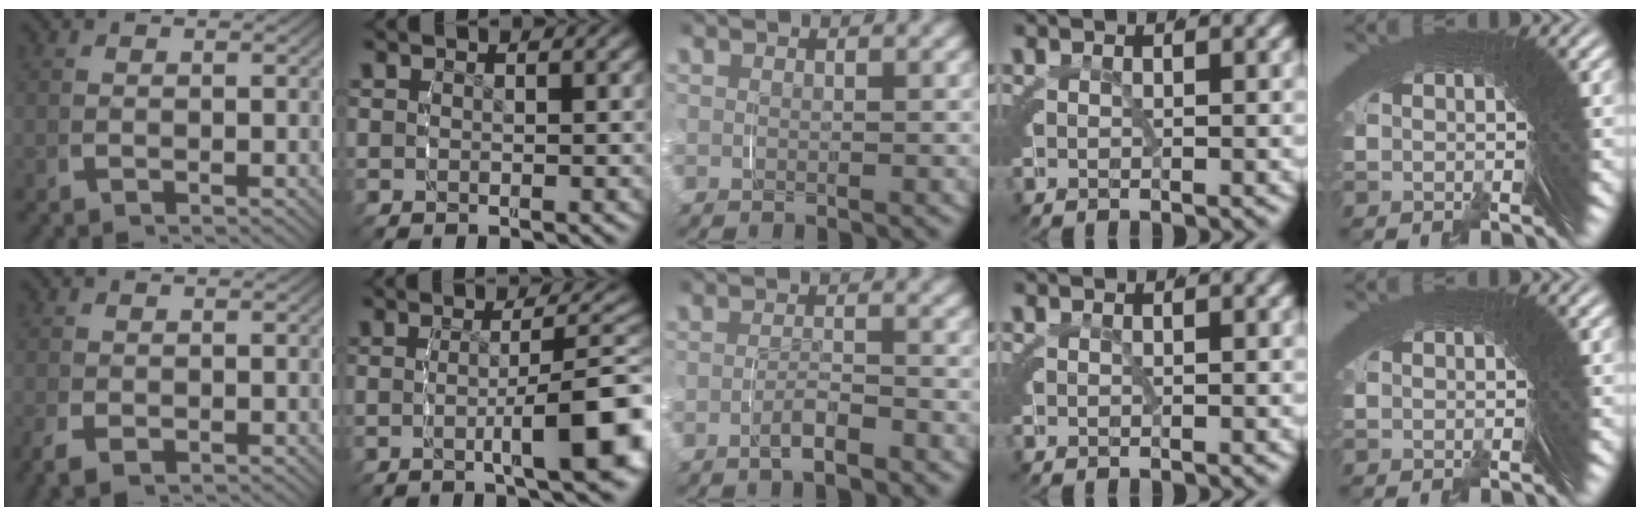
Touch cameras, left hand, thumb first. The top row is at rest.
{"thumb": {"total": 1.7, "force": [-0.5, 1.3, 1.0], "torque": [-0.028, -0.015, 0.000]}, "index": {"total": 7.1, "force": [-2.3, 1.3, 6.6], "torque": [-0.090, -0.003, -0.034]}, "middle": {"total": 2.1, "force": [-1.6, 0.4, 1.3], "torque": [-0.023, 0.000, -0.031]}}